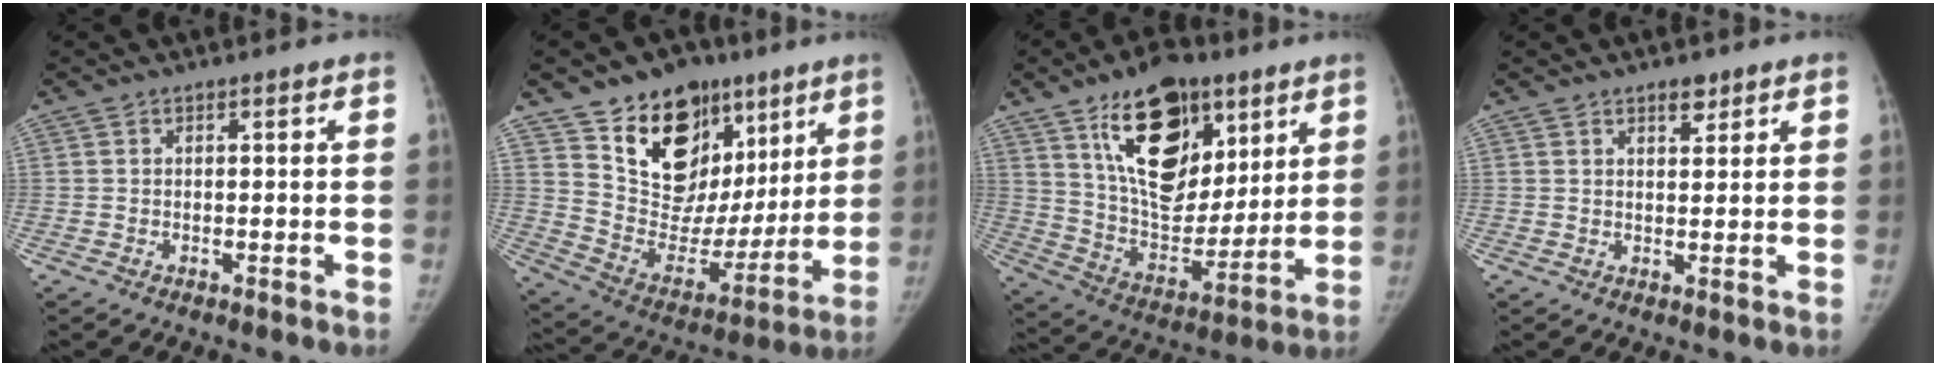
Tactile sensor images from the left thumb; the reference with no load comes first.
{"total": 22.4, "force": [12.7, 15.2, 10.5], "torque": [-0.098, -0.034, 0.220]}
{"total": 22.8, "force": [11.7, 12.6, 14.9], "torque": [-0.190, -0.056, 0.202]}
{"total": 2.7, "force": [2.0, 1.3, 1.4], "torque": [-0.008, -0.012, 0.031]}